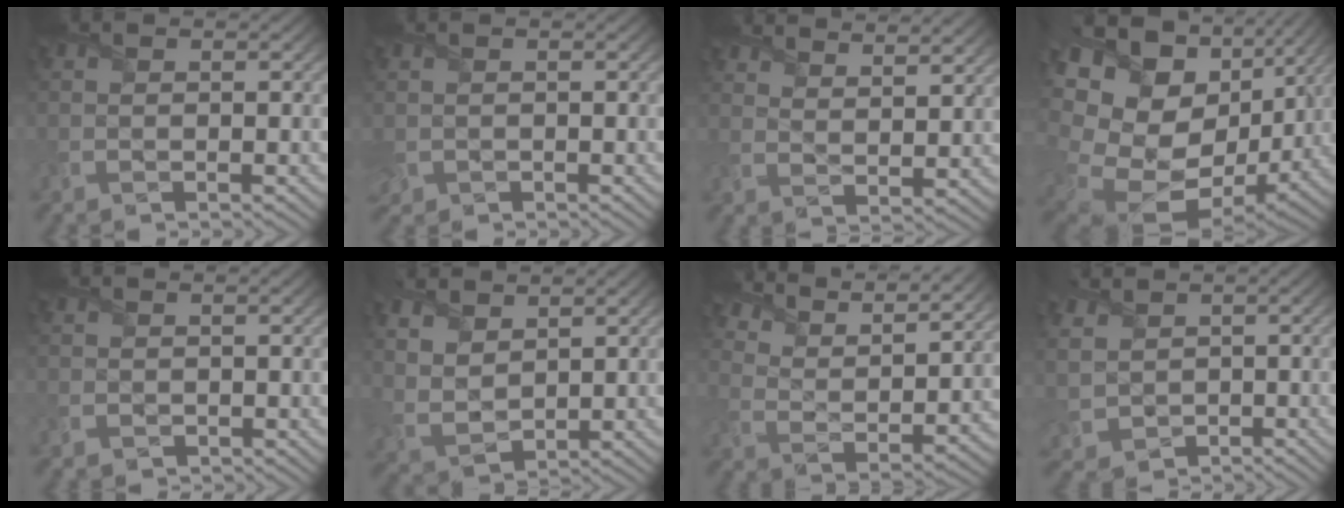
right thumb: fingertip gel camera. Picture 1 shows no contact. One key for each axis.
{"total": 1.0, "fx": 0.0, "fy": 1.0, "fz": 0.2, "tx": -0.021, "ty": -0.002, "tz": -0.001}
{"total": 7.1, "fx": 6.2, "fy": 1.4, "fz": 3.1, "tx": -0.055, "ty": -0.013, "tz": 0.103}
{"total": 19.8, "fx": 0.9, "fy": 14.5, "fz": 13.4, "tx": -0.310, "ty": -0.050, "tz": 0.066}
{"total": 0.7, "fx": -0.3, "fy": 0.7, "fz": 0.1, "tx": -0.010, "ty": -0.002, "tz": -0.008}
{"total": 6.4, "fx": 4.1, "fy": 3.2, "fz": 3.6, "tx": -0.122, "ty": 0.003, "tz": 0.082}
{"total": 12.9, "fx": 10.9, "fy": 3.2, "fz": 6.2, "tx": -0.150, "ty": -0.001, "tz": 0.153}
{"total": 4.1, "fx": 1.3, "fy": 3.7, "fz": 1.3, "tx": -0.077, "ty": -0.002, "tz": 0.022}